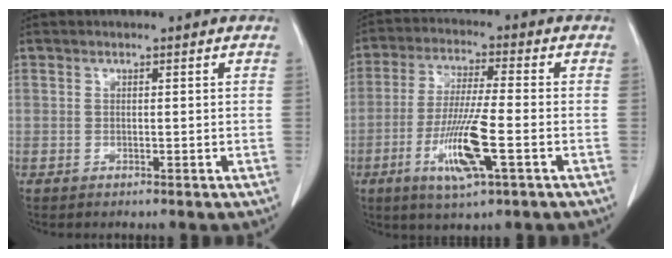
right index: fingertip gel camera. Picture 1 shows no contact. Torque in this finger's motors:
{"motor_torque": [0.48, -0.29, 0.30, 0.16]}